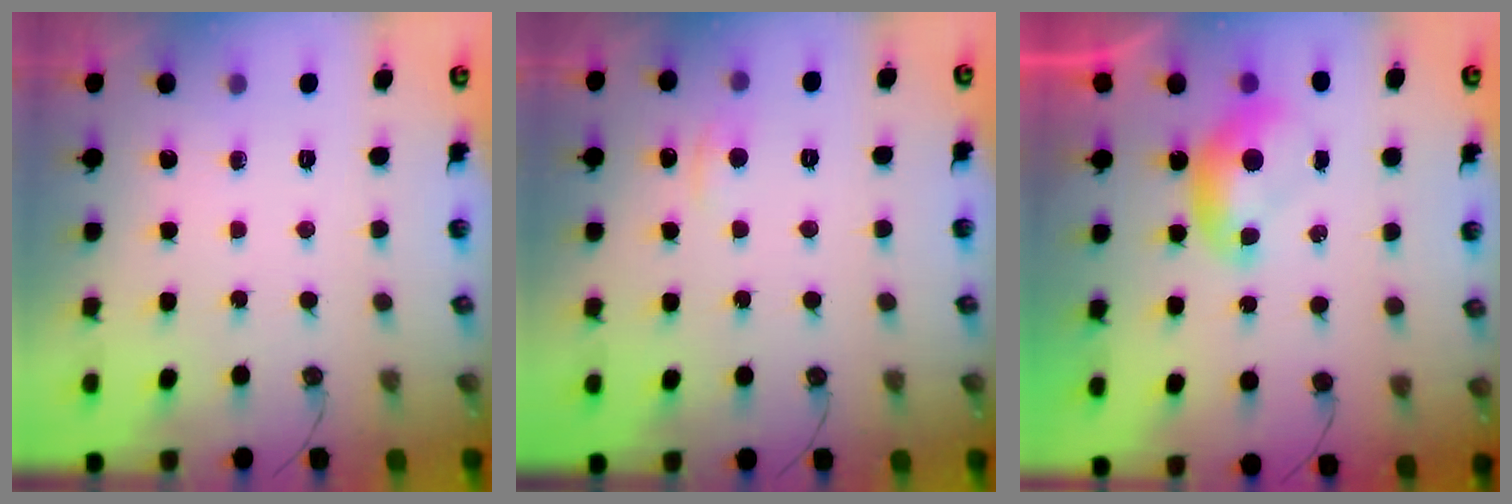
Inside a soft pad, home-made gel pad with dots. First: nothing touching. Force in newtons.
{"total": 0.9, "press": 0.7, "slide": 0.7}
{"total": 0.0}